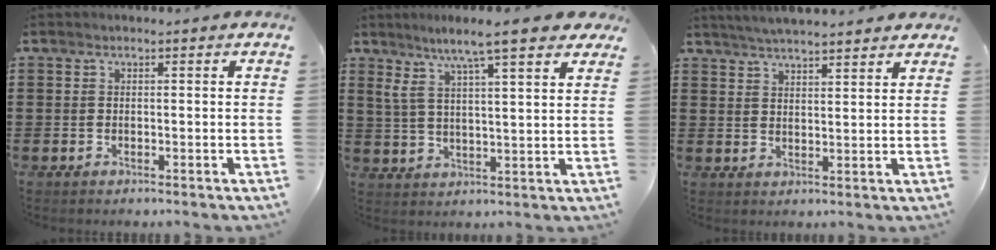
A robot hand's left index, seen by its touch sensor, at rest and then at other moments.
{"total": 8.4, "force": [6.4, 1.0, 5.3], "torque": [-0.125, -0.016, 0.109]}
{"total": 3.7, "force": [3.6, -0.3, 0.7], "torque": [-0.024, -0.011, 0.064]}